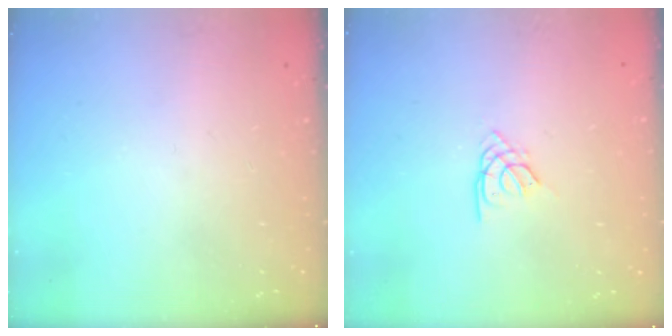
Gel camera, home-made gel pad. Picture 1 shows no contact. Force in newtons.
{"total": 2.3, "press": 2.3, "slide": 0.5}